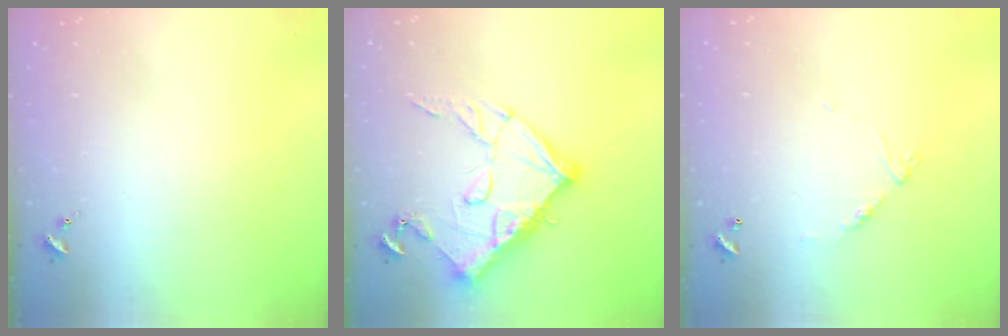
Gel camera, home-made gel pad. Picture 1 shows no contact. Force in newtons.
{"total": 15.4, "press": 15.4, "slide": 0.9}
{"total": 6.7, "press": 6.6, "slide": 0.5}